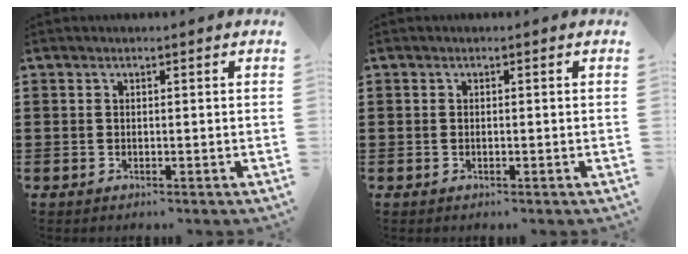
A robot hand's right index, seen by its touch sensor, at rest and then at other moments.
{"total": 0.0}